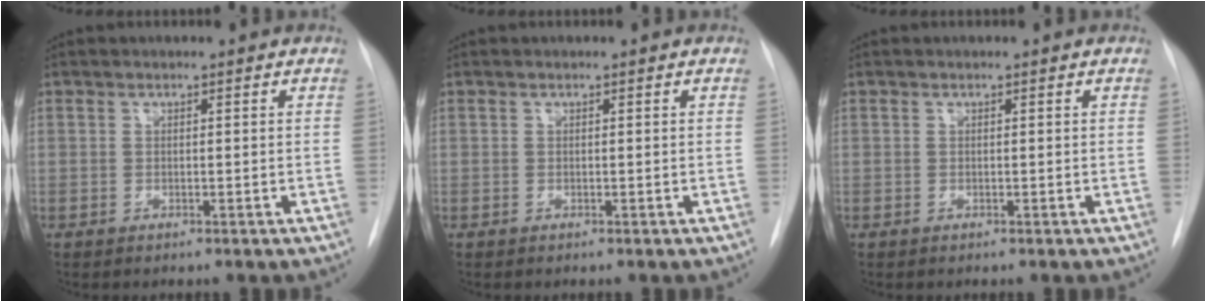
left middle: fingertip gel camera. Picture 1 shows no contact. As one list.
[{"total": 0.0}, {"total": 0.0}]